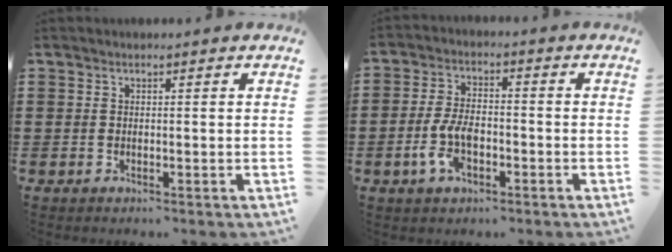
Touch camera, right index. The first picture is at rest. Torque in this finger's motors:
{"motor_torque": [0.27, 0.56, 0.16, 0.13]}